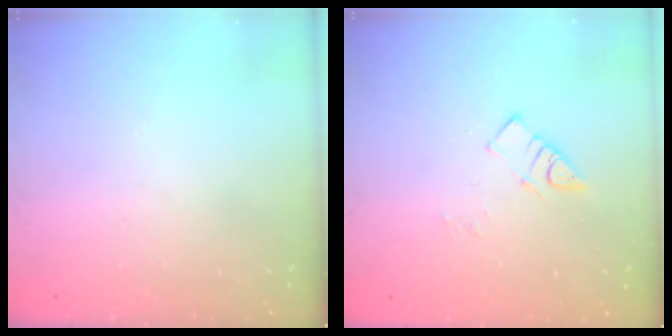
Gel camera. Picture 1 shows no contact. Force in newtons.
{"total": 4.4, "press": 4.3, "slide": 0.4}